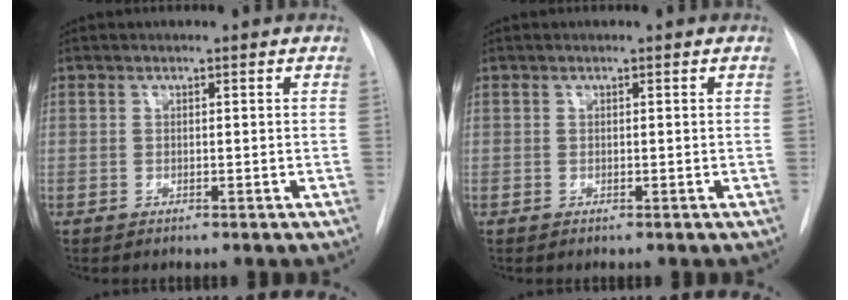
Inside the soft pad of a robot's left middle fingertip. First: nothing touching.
{"total": 0.0}